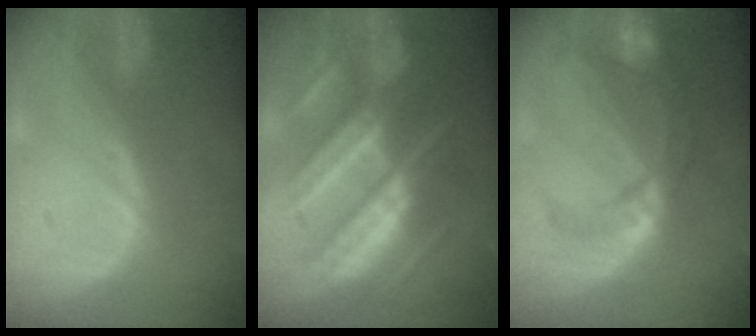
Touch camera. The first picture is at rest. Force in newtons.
{"total": 11.3, "press": 11.2, "slide": 1.1}
{"total": 8.8, "press": 7.8, "slide": 4.0}